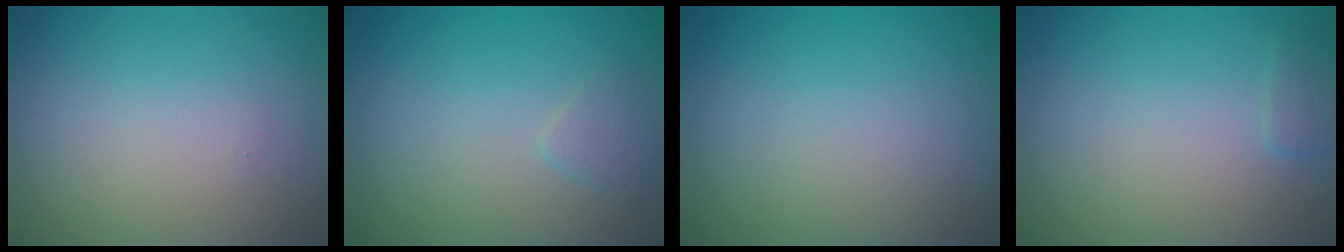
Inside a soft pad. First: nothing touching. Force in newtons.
{"total": 1.1, "press": 1.1, "slide": 0.0}
{"total": 0.0}
{"total": 0.9, "press": 0.9, "slide": 0.1}